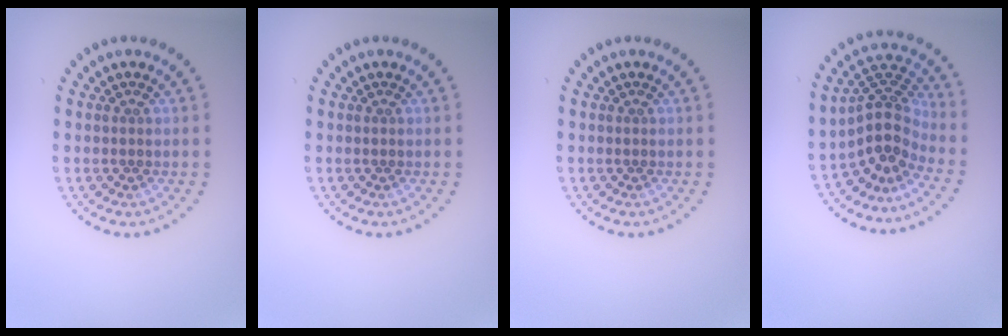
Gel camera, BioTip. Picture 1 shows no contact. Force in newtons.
{"total": 0.0}
{"total": 0.0}
{"total": 4.0, "press": 2.8, "slide": 2.8}